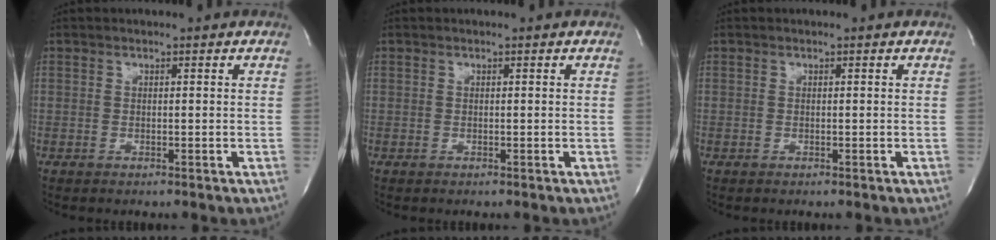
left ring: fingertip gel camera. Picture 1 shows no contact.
{"total": 0.0}
{"total": 0.0}